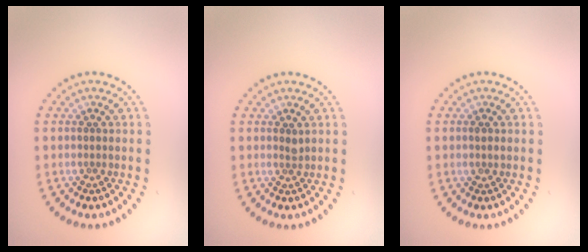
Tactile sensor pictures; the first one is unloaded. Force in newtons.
{"total": 0.6, "press": 0.3, "slide": 0.4}
{"total": 0.8, "press": 0.7, "slide": 0.3}